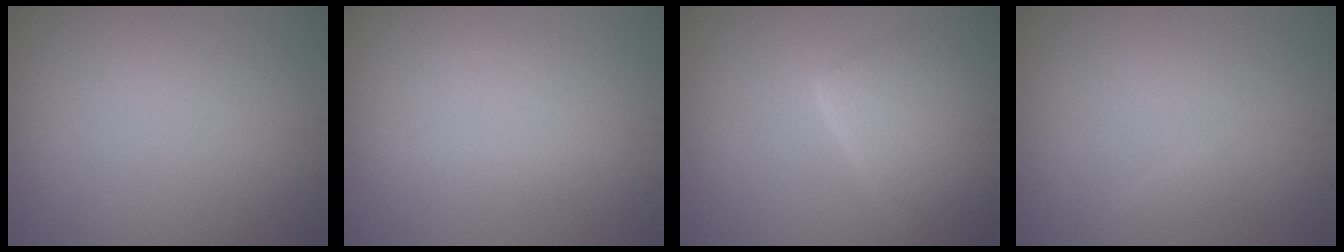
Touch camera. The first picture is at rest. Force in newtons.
{"total": 0.6, "press": 0.6, "slide": 0.0}
{"total": 8.4, "press": 8.4, "slide": 0.6}
{"total": 0.5, "press": 0.5, "slide": 0.0}